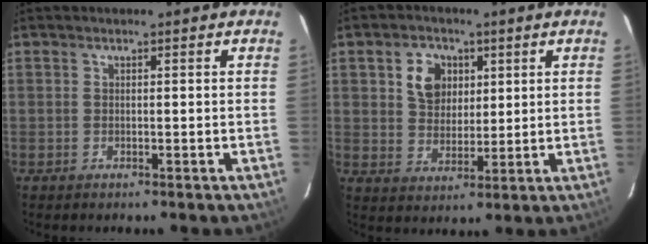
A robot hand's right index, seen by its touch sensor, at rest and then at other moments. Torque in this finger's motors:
{"motor_torque": [0.14, 0.02, 0.18, 0.05]}